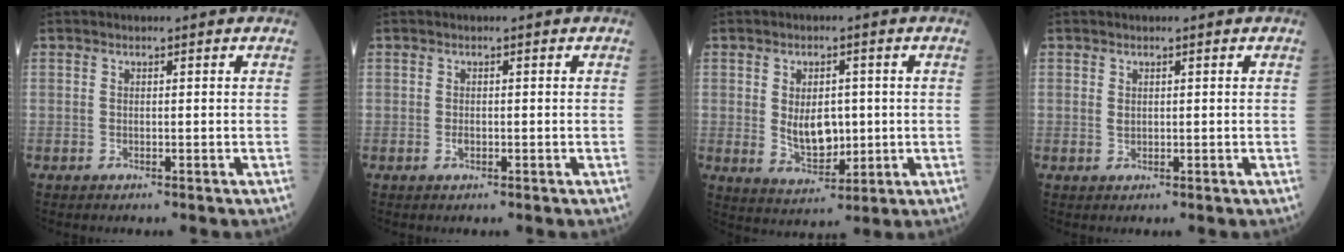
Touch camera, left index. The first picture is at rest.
{"total": 0.8, "force": [-0.2, 0.4, 0.6], "torque": [-0.014, 0.000, -0.003]}
{"total": 6.6, "force": [0.1, 3.8, 5.4], "torque": [-0.097, -0.003, 0.014]}
{"total": 0.9, "force": [0.2, 0.6, 0.6], "torque": [-0.011, 0.001, 0.006]}